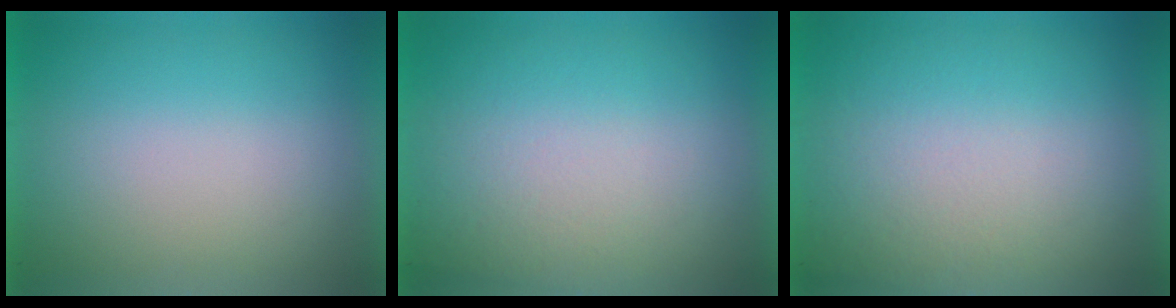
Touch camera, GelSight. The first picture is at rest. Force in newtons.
{"total": 3.0}
{"total": 3.6}